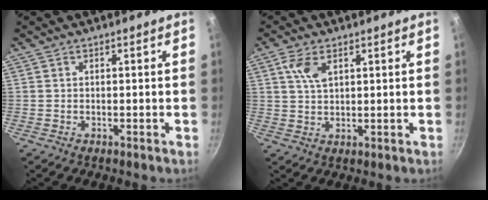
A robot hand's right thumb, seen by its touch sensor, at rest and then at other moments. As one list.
[{"total": 4.7, "force": [2.1, 2.6, 3.3], "torque": [-0.063, -0.005, 0.042]}]